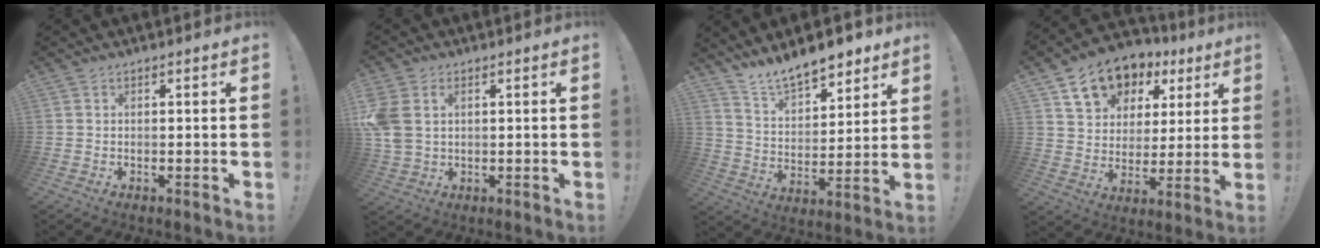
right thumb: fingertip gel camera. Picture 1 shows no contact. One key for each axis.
{"total": 6.5, "fx": 1.9, "fy": 4.7, "fz": 4.0, "tx": -0.084, "ty": -0.008, "tz": 0.039}
{"total": 12.0, "fx": 10.8, "fy": 3.9, "fz": 3.6, "tx": -0.074, "ty": -0.083, "tz": 0.199}
{"total": 14.8, "fx": 8.3, "fy": 10.4, "fz": 6.6, "tx": -0.106, "ty": -0.037, "tz": 0.160}